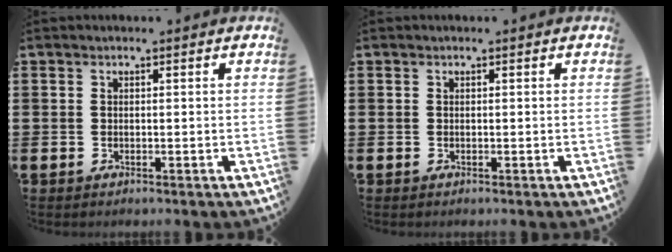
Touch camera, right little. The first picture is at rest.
{"total": 0.0}